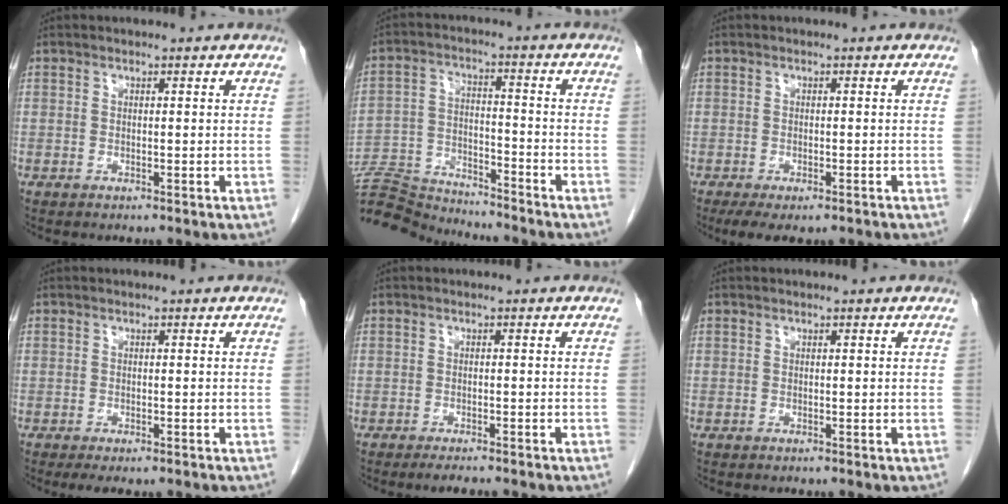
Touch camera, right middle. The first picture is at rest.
{"total": 13.2, "force": [-13.0, 0.9, 2.2], "torque": [-0.038, 0.012, -0.225]}
{"total": 6.0, "force": [-4.4, 2.2, 3.4], "torque": [-0.047, -0.010, -0.064]}
{"total": 2.9, "force": [-2.1, 1.1, 1.7], "torque": [-0.024, -0.006, -0.026]}
{"total": 4.6, "force": [-3.8, 0.8, 2.5], "torque": [-0.027, -0.007, -0.045]}
{"total": 0.0}